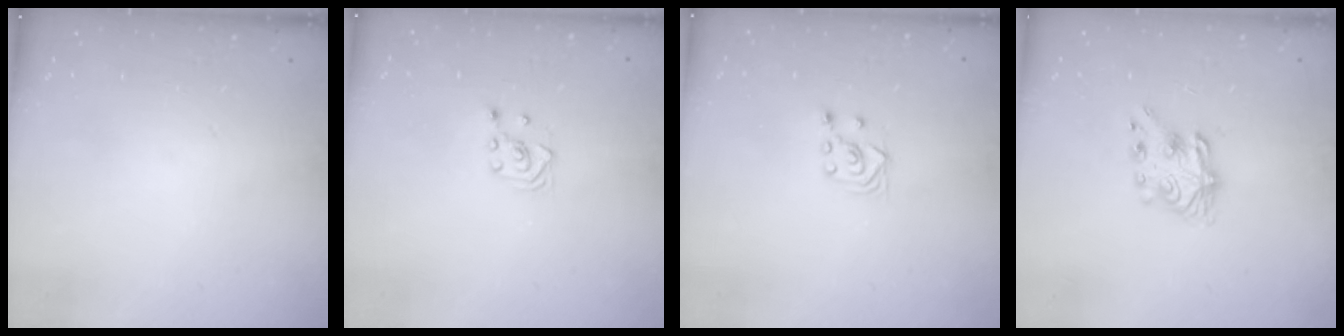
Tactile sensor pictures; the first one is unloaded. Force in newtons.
{"total": 3.0, "press": 2.6, "slide": 1.5}
{"total": 2.8, "press": 2.6, "slide": 1.1}
{"total": 7.2, "press": 7.2, "slide": 0.4}